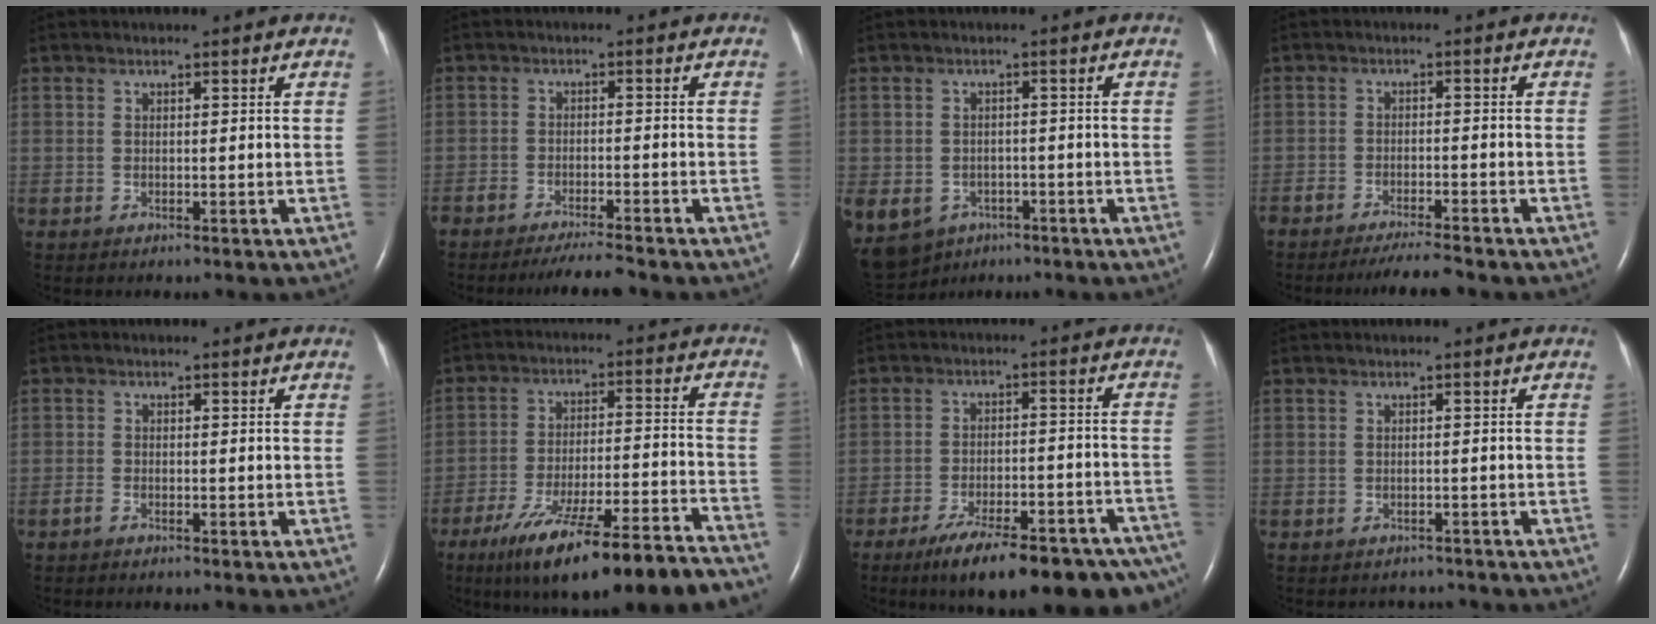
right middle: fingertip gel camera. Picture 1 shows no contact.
{"total": 5.4, "force": [-4.9, 0.1, 2.3], "torque": [-0.036, -0.014, -0.081]}
{"total": 15.3, "force": [-7.8, 11.9, 5.6], "torque": [-0.178, -0.001, -0.100]}
{"total": 5.4, "force": [-4.9, 0.1, 2.3], "torque": [-0.035, -0.014, -0.081]}
{"total": 0.9, "force": [-0.7, 0.4, 0.4], "torque": [-0.013, 0.000, -0.014]}
{"total": 21.2, "force": [-16.8, 1.5, 12.9], "torque": [-0.161, -0.005, -0.258]}
{"total": 20.6, "force": [-15.8, 4.7, 12.4], "torque": [-0.125, 0.008, -0.216]}
{"total": 2.3, "force": [-2.1, 1.0, -0.3], "torque": [0.000, 0.002, -0.027]}